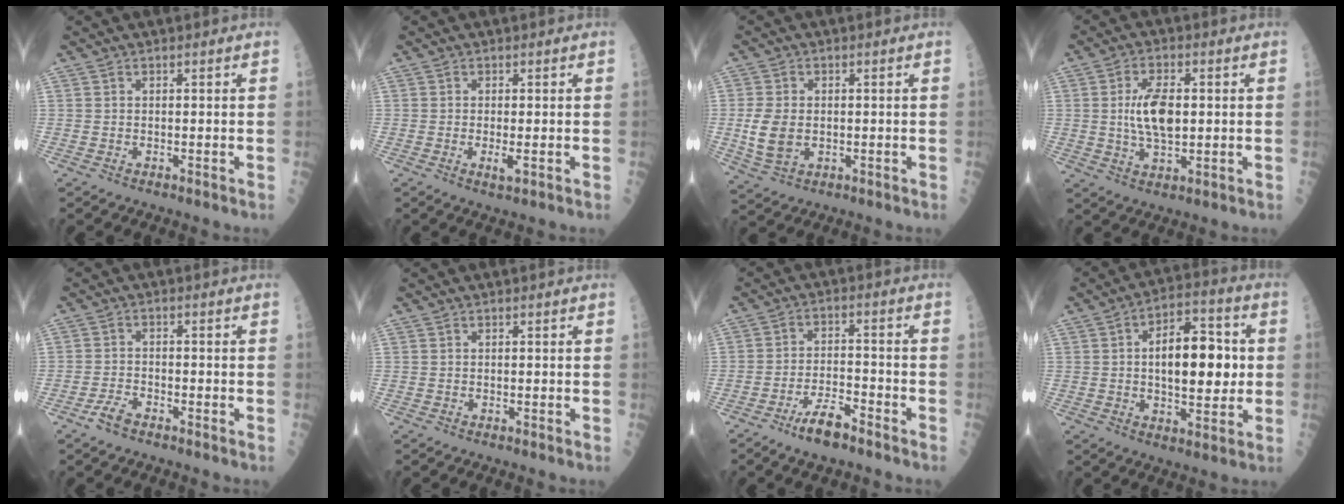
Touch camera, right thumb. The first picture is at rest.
{"total": 2.0, "force": [-0.5, 0.5, 1.9], "torque": [-0.038, -0.005, -0.009]}
{"total": 6.9, "force": [-0.5, 4.6, 5.1], "torque": [-0.098, -0.002, -0.003]}
{"total": 8.7, "force": [0.7, 4.1, 7.7], "torque": [-0.137, -0.003, 0.014]}
{"total": 3.0, "force": [-2.2, 1.1, 1.7], "torque": [-0.034, 0.015, -0.042]}
{"total": 0.0}
{"total": 6.7, "force": [-4.7, 1.9, 4.4], "torque": [-0.079, 0.030, -0.082]}
{"total": 15.1, "force": [1.1, 7.4, 13.1], "torque": [-0.168, 0.015, 0.015]}